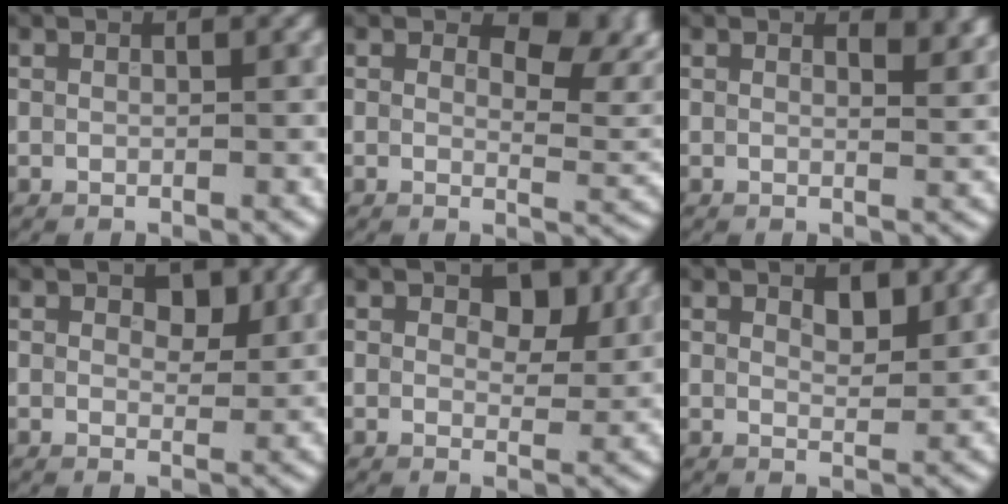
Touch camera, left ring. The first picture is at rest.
{"total": 4.9, "force": [2.0, 2.7, 3.6], "torque": [-0.045, -0.005, 0.026]}
{"total": 2.3, "force": [1.6, 0.9, 1.4], "torque": [-0.014, -0.003, 0.024]}
{"total": 2.0, "force": [1.0, 1.2, 1.3], "torque": [-0.015, -0.004, 0.010]}
{"total": 3.7, "force": [1.6, 2.2, 2.5], "torque": [-0.035, -0.004, 0.017]}
{"total": 1.6, "force": [1.1, 0.7, 1.0], "torque": [-0.014, -0.002, 0.021]}